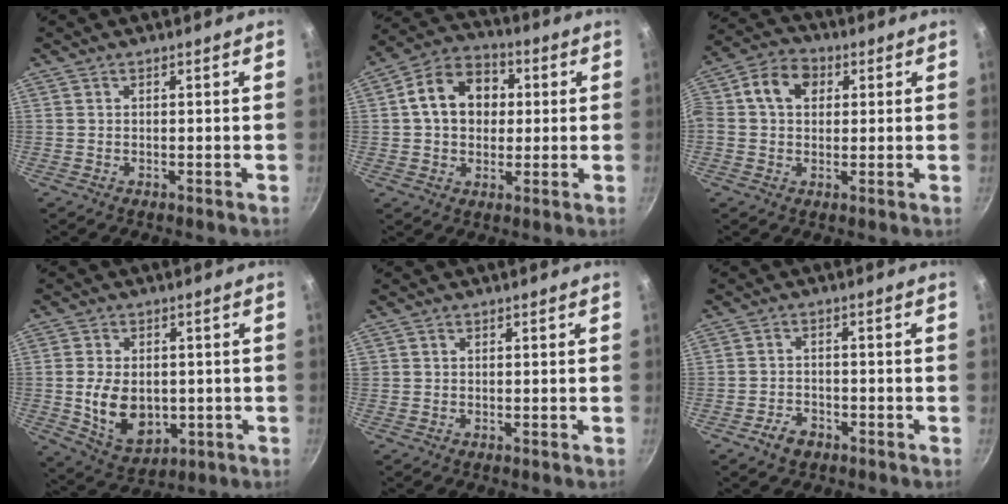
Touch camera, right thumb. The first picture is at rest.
{"total": 12.6, "force": [1.7, 9.8, 7.8], "torque": [-0.099, 0.022, 0.012]}
{"total": 9.3, "force": [2.0, 7.1, 5.7], "torque": [-0.085, 0.017, 0.011]}
{"total": 11.2, "force": [-0.8, 7.8, 7.9], "torque": [-0.122, -0.006, 0.006]}
{"total": 0.7, "force": [0.2, 0.6, 0.2], "torque": [-0.001, 0.003, 0.002]}
{"total": 3.9, "force": [-2.5, 2.5, 1.9], "torque": [-0.028, 0.021, -0.042]}